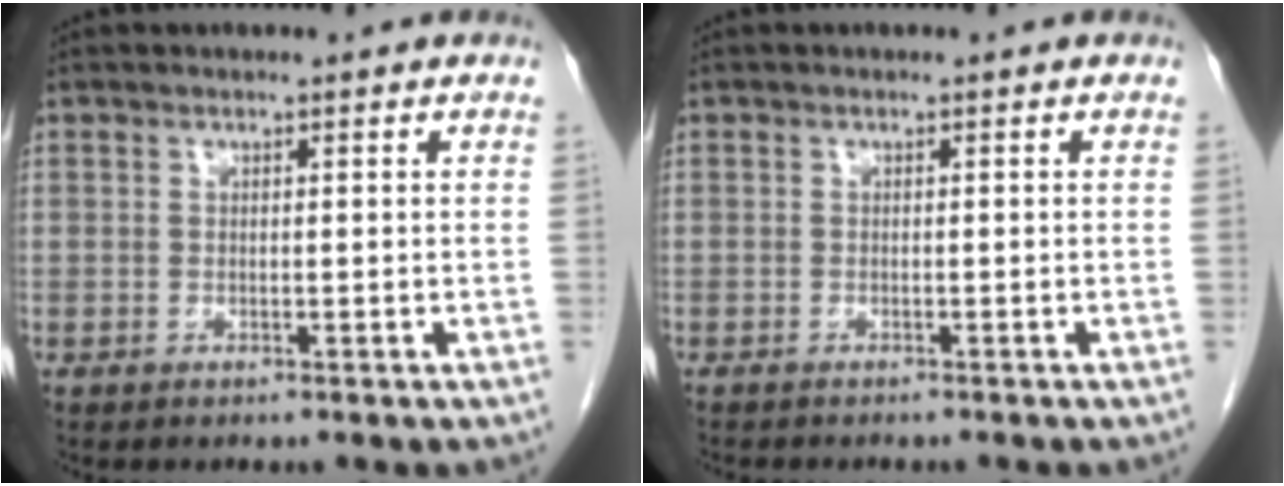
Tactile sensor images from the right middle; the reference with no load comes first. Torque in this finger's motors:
{"motor_torque": [1.11, -1.03, 0.07, 0.06]}